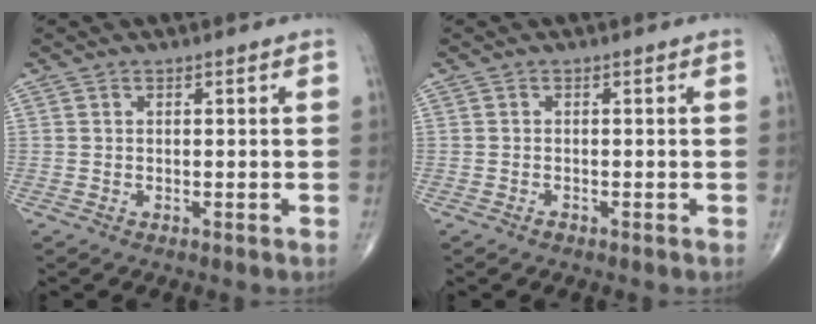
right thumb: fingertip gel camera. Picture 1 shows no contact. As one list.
[{"total": 0.6, "force": [-0.5, 0.3, 0.2], "torque": [-0.002, 0.000, -0.010]}]